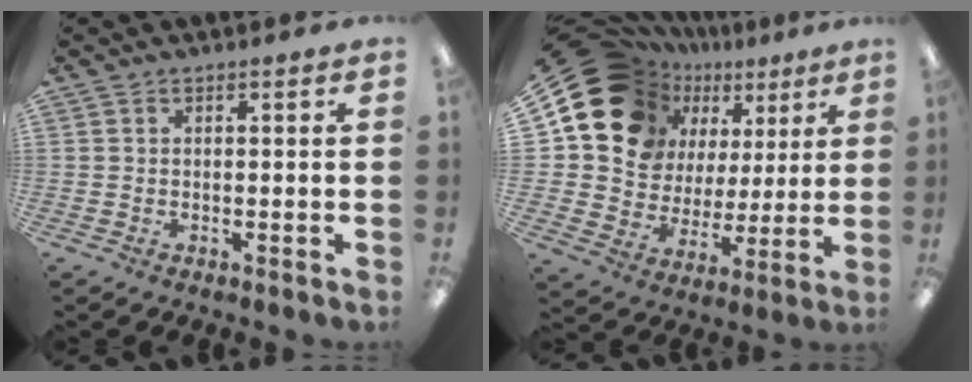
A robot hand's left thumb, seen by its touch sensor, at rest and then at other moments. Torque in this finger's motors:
{"motor_torque": [1.77, 2.97, 1.46, -1.30, 0.12]}